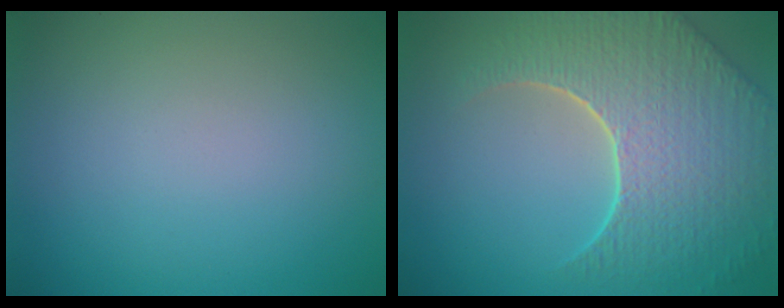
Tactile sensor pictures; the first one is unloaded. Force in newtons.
{"total": 8.6, "press": 6.2, "slide": 6.0}